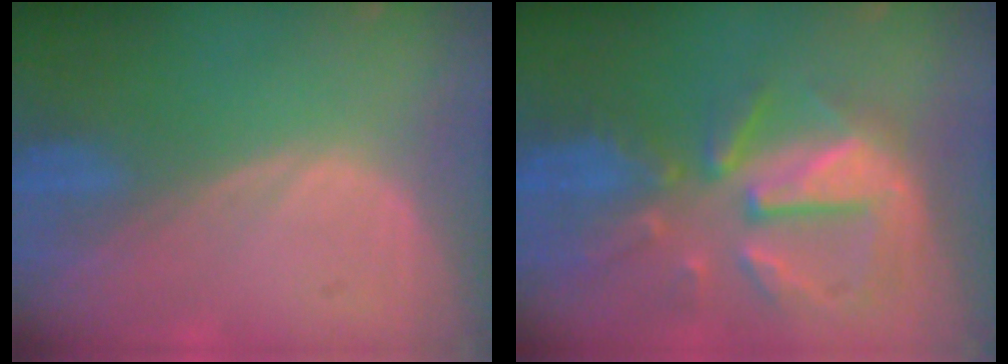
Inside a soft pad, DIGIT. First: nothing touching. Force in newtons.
{"total": 10.8, "press": 9.6, "slide": 4.9}